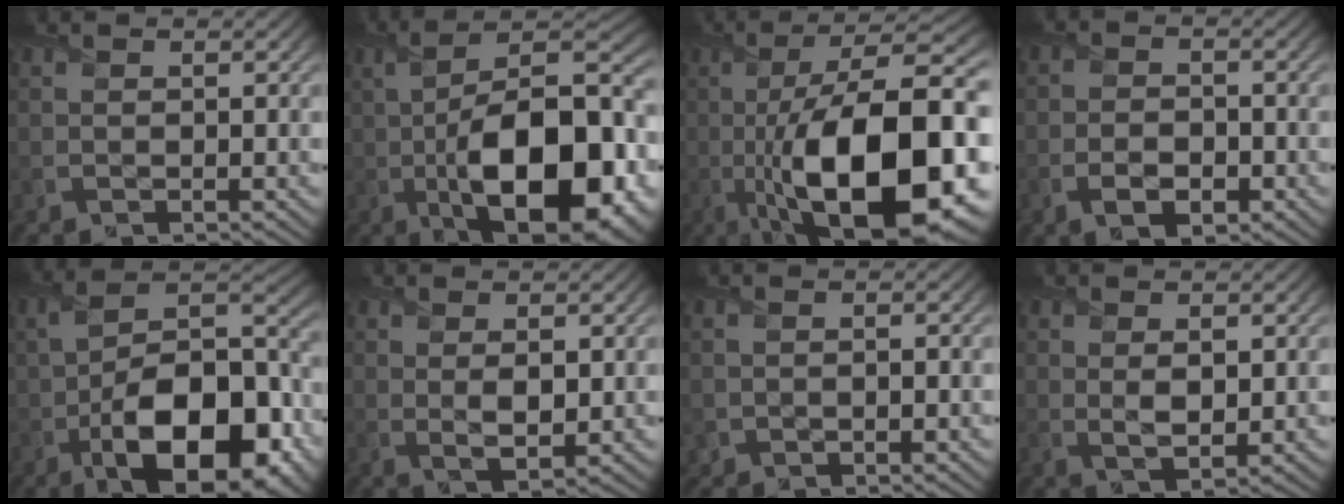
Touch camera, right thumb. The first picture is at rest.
{"total": 19.1, "force": [-3.9, 8.7, 16.5], "torque": [-0.275, -0.019, -0.055]}
{"total": 20.7, "force": [-5.7, 7.7, 18.3], "torque": [-0.311, -0.005, -0.092]}
{"total": 4.3, "force": [-1.9, 2.6, 2.9], "torque": [-0.045, -0.003, -0.043]}
{"total": 17.5, "force": [-6.2, 8.9, 13.7], "torque": [-0.234, -0.032, -0.097]}
{"total": 3.0, "force": [0.7, 1.2, 2.6], "torque": [-0.061, -0.009, 0.018]}
{"total": 1.0, "force": [-0.3, 0.8, 0.6], "torque": [-0.013, -0.003, -0.005]}
{"total": 2.8, "force": [0.7, 1.4, 2.3], "torque": [-0.054, -0.009, 0.017]}